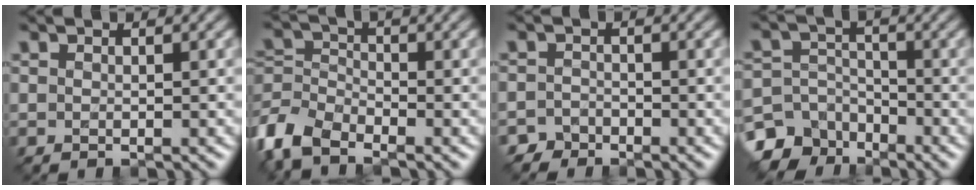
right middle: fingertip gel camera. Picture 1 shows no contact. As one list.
[{"total": 5.1, "force": [-3.7, 2.2, 2.8], "torque": [-0.063, -0.004, -0.088]}, {"total": 1.5, "force": [-1.3, 0.8, -0.2], "torque": [0.010, 0.007, -0.026]}, {"total": 7.6, "force": [-5.4, 5.0, 2.1], "torque": [-0.030, -0.011, -0.103]}]